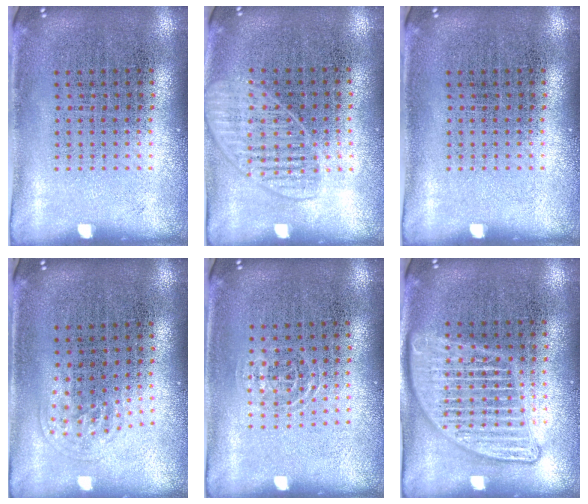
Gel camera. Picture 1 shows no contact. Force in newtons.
{"total": 1.3, "press": 1.2, "slide": 0.5}
{"total": 0.0}
{"total": 1.0, "press": 0.7, "slide": 0.8}
{"total": 0.8, "press": 0.5, "slide": 0.6}
{"total": 2.8, "press": 2.8, "slide": 0.2}